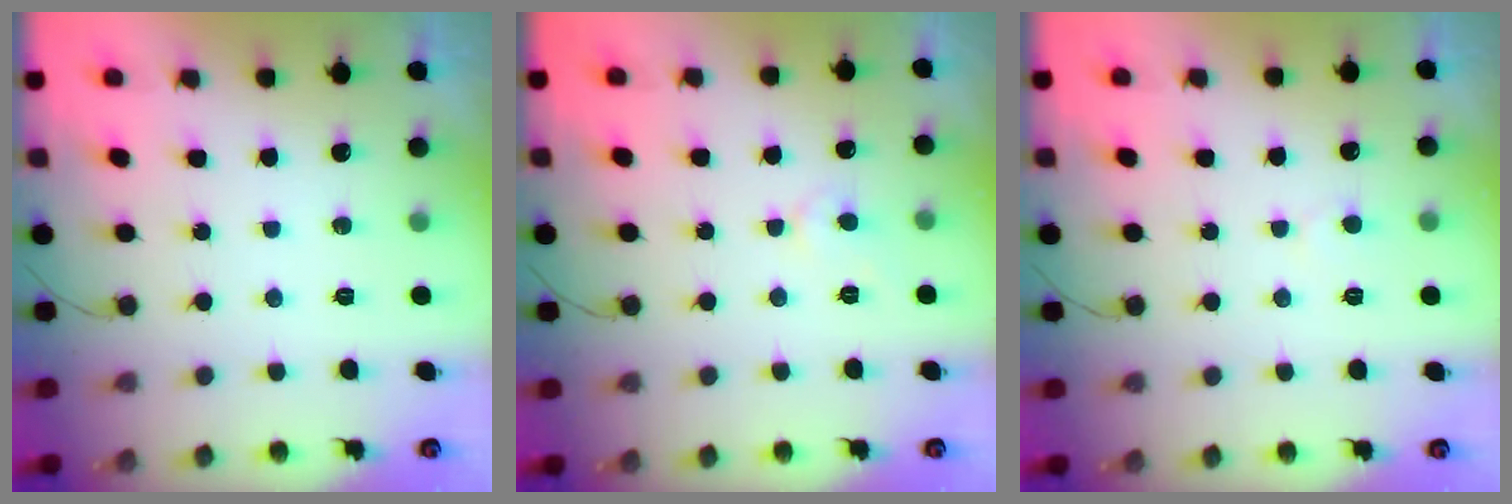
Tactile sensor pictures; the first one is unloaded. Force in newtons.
{"total": 3.8, "press": 3.8, "slide": 0.3}
{"total": 4.1, "press": 4.1, "slide": 0.3}